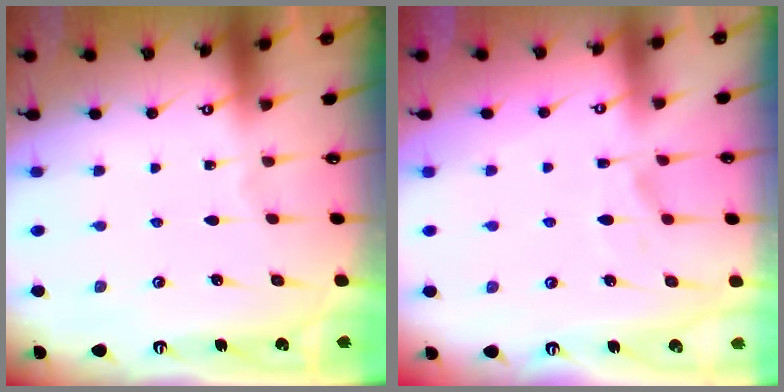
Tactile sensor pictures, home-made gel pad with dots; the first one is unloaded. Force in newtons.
{"total": 1.5, "press": 1.0, "slide": 1.1}